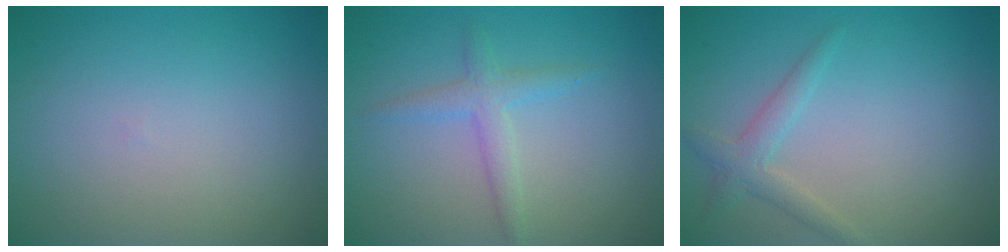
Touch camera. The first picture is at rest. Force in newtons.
{"total": 2.2, "press": 2.2, "slide": 0.1}
{"total": 1.9, "press": 1.9, "slide": 0.0}